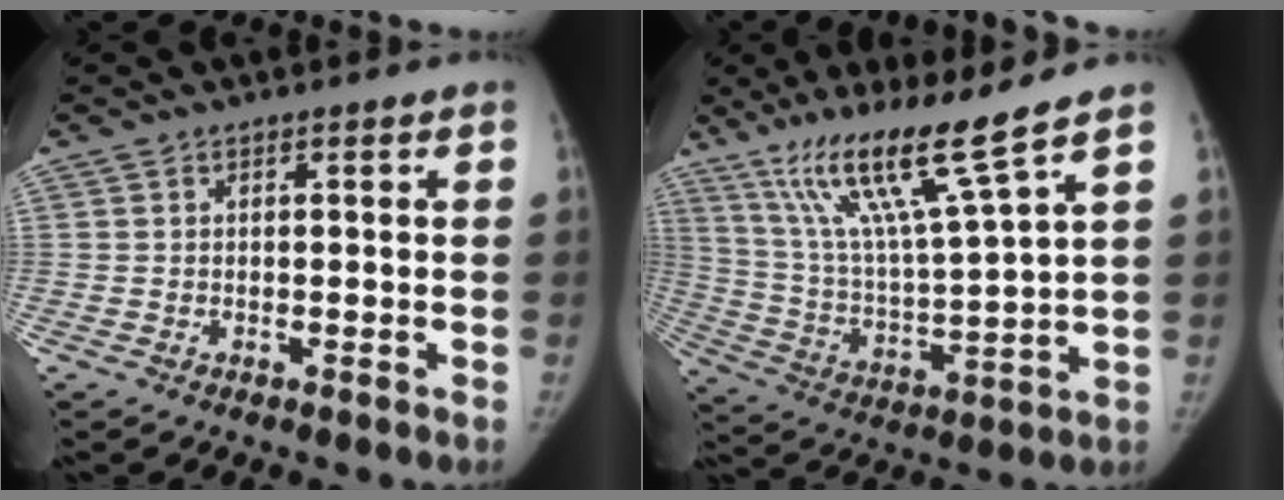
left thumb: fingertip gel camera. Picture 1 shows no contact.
{"total": 15.8, "force": [10.8, -0.2, 11.5], "torque": [-0.204, -0.060, 0.207]}